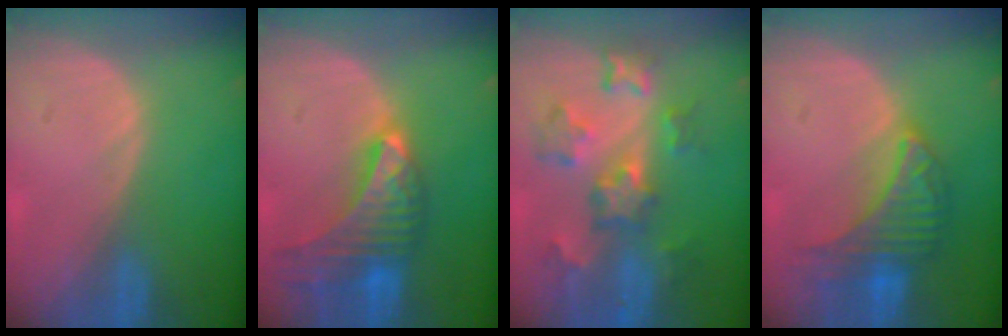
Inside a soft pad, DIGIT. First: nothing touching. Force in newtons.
{"total": 9.8, "press": 8.7, "slide": 4.5}
{"total": 8.8, "press": 7.9, "slide": 4.0}
{"total": 7.5, "press": 7.5, "slide": 0.1}